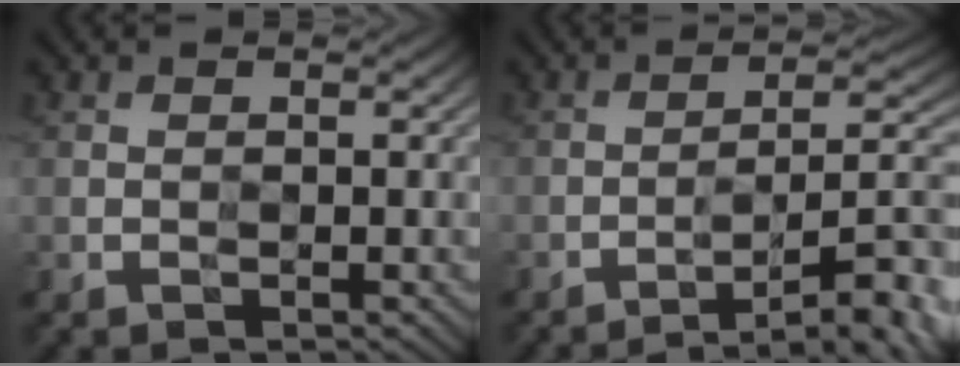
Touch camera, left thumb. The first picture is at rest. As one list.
[{"total": 10.1, "force": [-5.7, 2.7, 7.9], "torque": [-0.115, 0.008, -0.084]}]